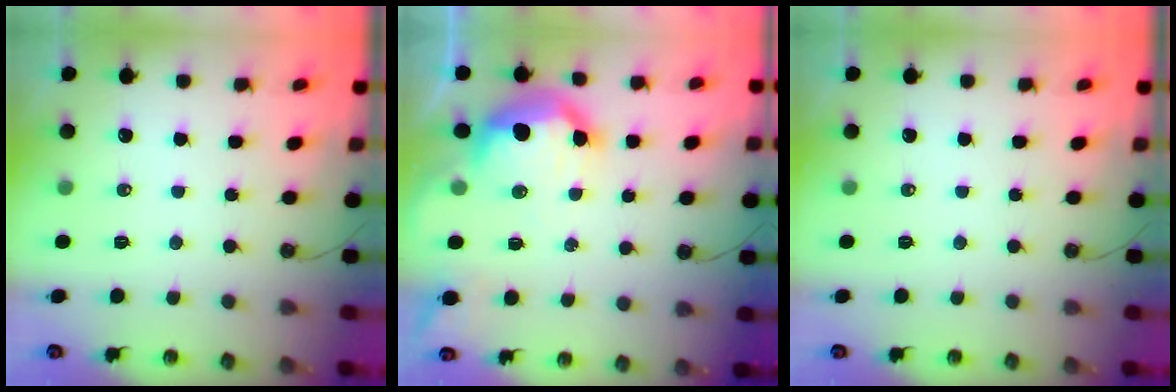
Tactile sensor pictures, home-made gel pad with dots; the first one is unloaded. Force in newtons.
{"total": 15.5, "press": 15.5, "slide": 1.2}
{"total": 0.0}